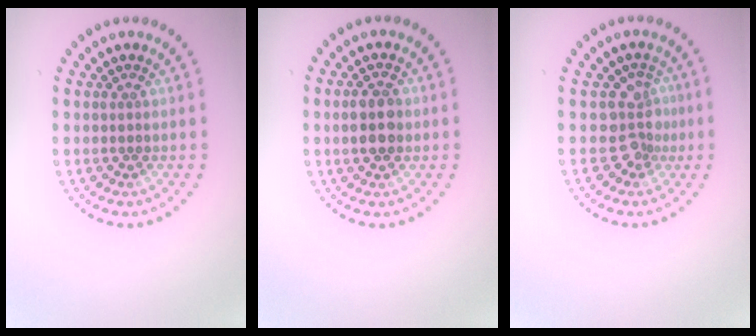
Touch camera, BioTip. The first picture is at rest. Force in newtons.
{"total": 2.6, "press": 2.6, "slide": 0.0}
{"total": 2.5, "press": 1.9, "slide": 1.6}